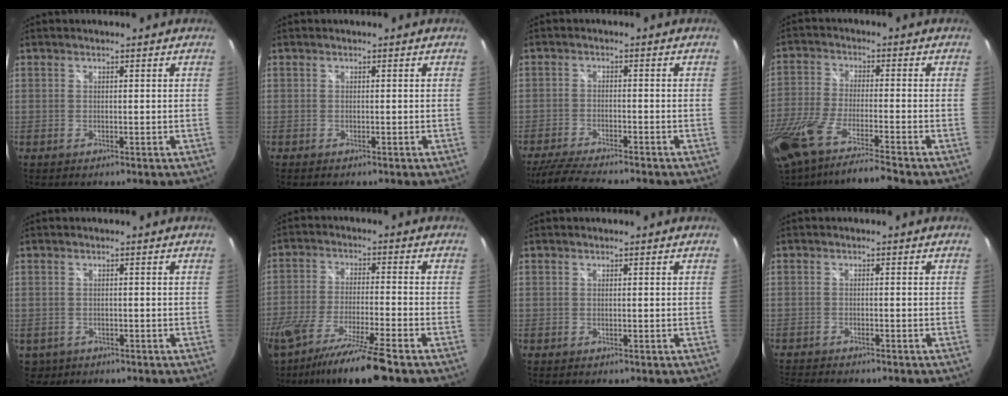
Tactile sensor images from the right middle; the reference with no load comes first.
{"total": 0.0}
{"total": 8.1, "force": [-7.2, 0.4, 3.7], "torque": [-0.096, -0.020, -0.126]}
{"total": 15.3, "force": [-11.7, 0.9, 9.8], "torque": [-0.208, -0.057, -0.210]}
{"total": 3.2, "force": [-0.7, 2.9, 1.1], "torque": [-0.030, -0.005, -0.003]}
{"total": 16.1, "force": [-11.8, 0.8, 11.0], "torque": [-0.226, -0.048, -0.204]}
{"total": 0.0}
{"total": 5.9, "force": [-5.4, 0.6, 2.4], "torque": [-0.061, -0.017, -0.091]}